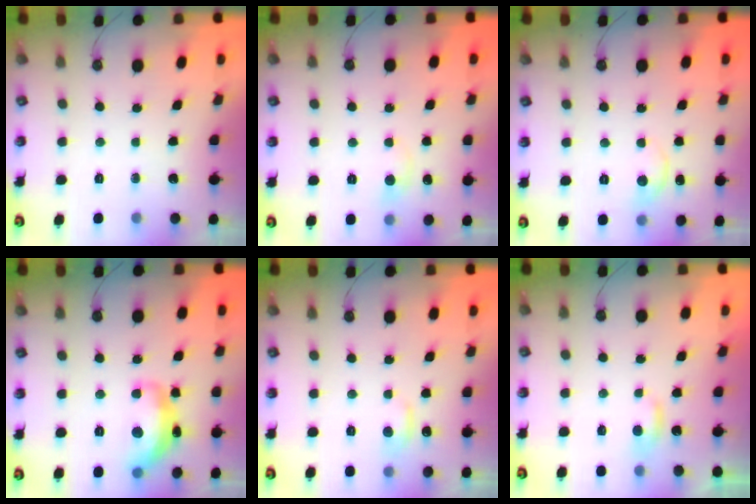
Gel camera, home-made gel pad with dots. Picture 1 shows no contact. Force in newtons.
{"total": 0.9, "press": 0.6, "slide": 0.7}
{"total": 1.9, "press": 1.7, "slide": 0.7}
{"total": 7.9, "press": 7.9, "slide": 0.9}
{"total": 0.9, "press": 0.8, "slide": 0.5}
{"total": 2.0, "press": 1.9, "slide": 0.4}